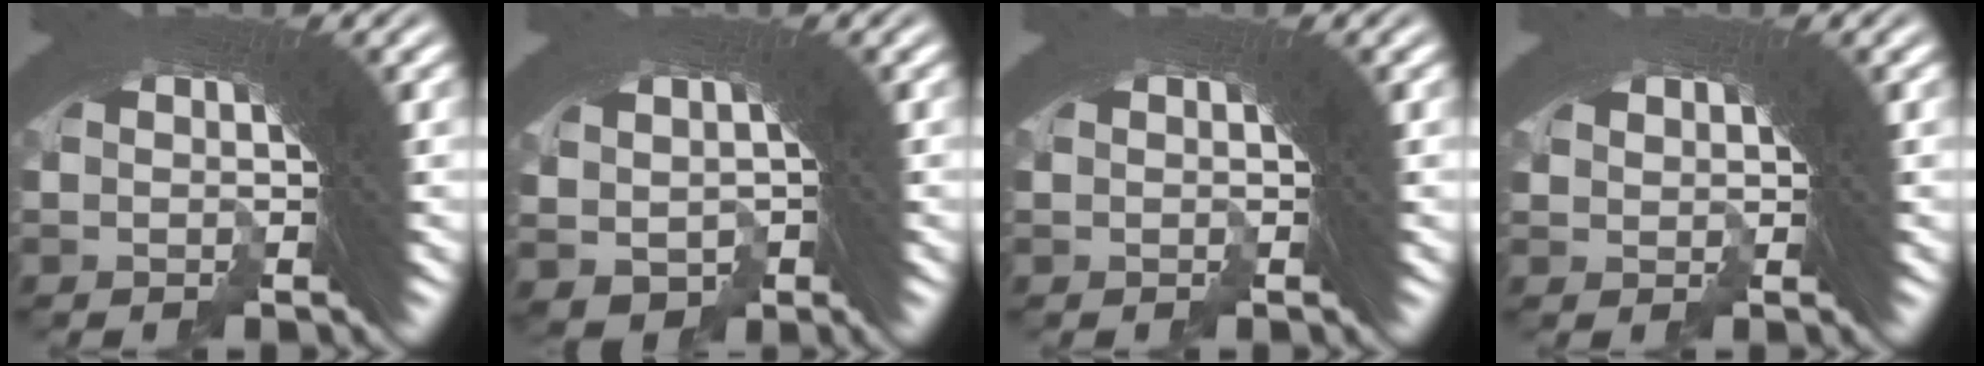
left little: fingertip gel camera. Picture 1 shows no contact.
{"total": 5.1, "force": [-2.4, 4.3, 1.2], "torque": [-0.048, -0.037, -0.020]}
{"total": 0.0}
{"total": 1.1, "force": [-0.7, 0.2, -0.8], "torque": [-0.002, -0.012, -0.004]}